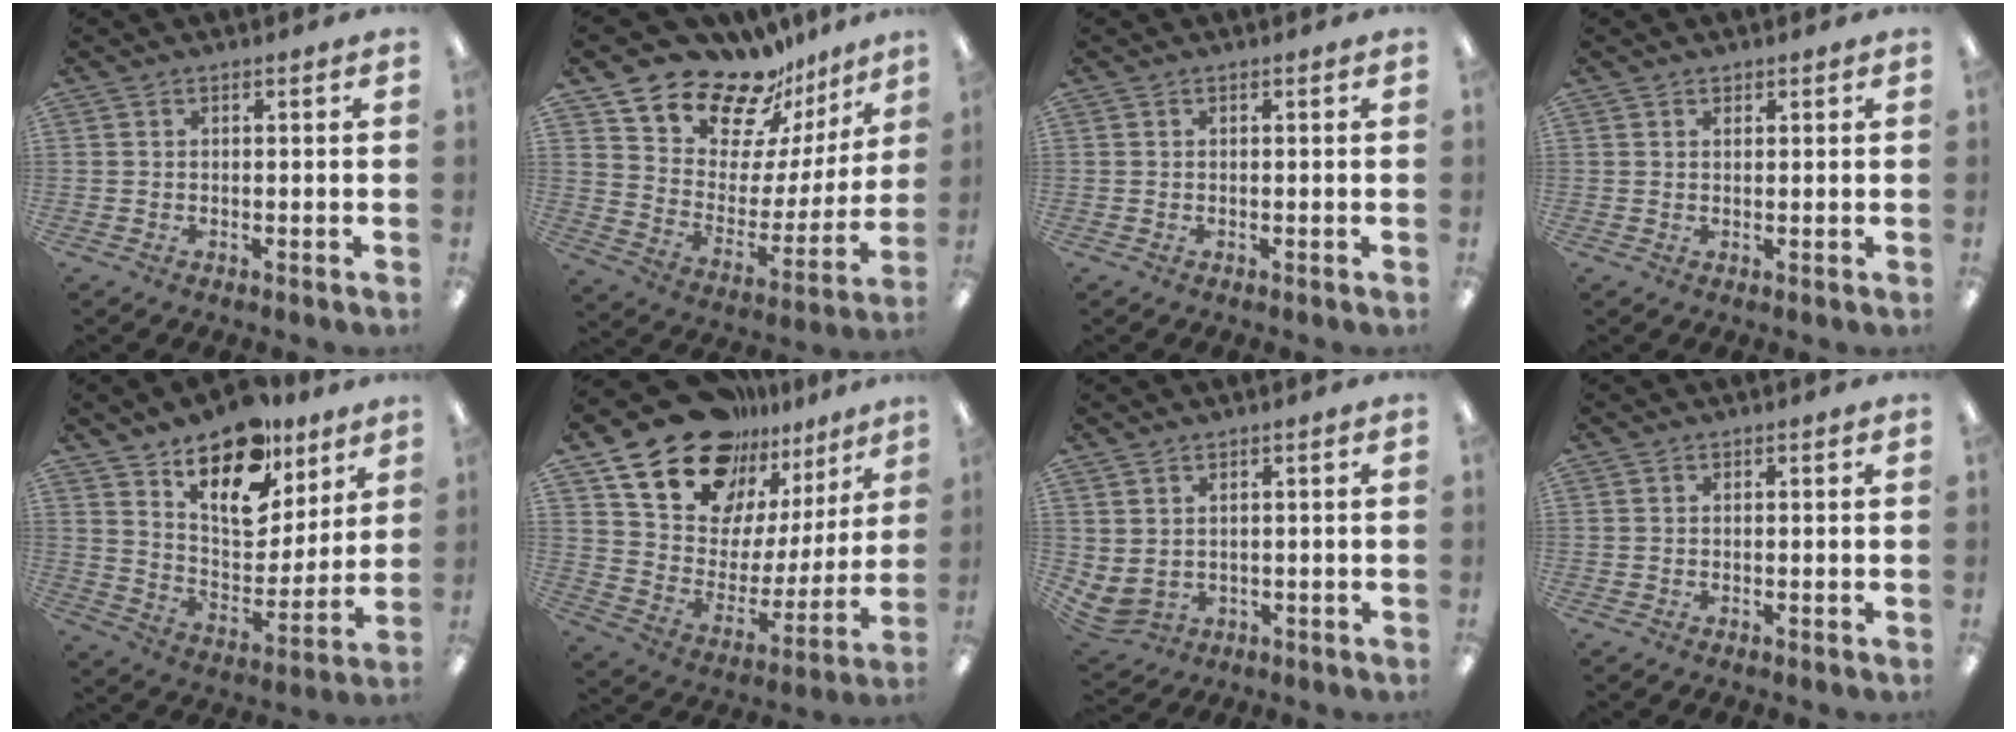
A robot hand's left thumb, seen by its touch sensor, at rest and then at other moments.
{"total": 16.0, "force": [14.4, 6.4, 2.9], "torque": [-0.070, -0.135, 0.260]}
{"total": 0.0}
{"total": 0.9, "force": [0.7, 0.5, 0.2], "torque": [0.004, -0.001, 0.012]}
{"total": 18.3, "force": [12.7, 9.2, 9.4], "torque": [-0.149, -0.082, 0.224]}
{"total": 19.9, "force": [15.9, 10.5, 5.9], "torque": [-0.121, -0.120, 0.291]}
{"total": 2.8, "force": [1.4, 2.1, 1.2], "torque": [-0.040, -0.013, 0.025]}
{"total": 0.0}